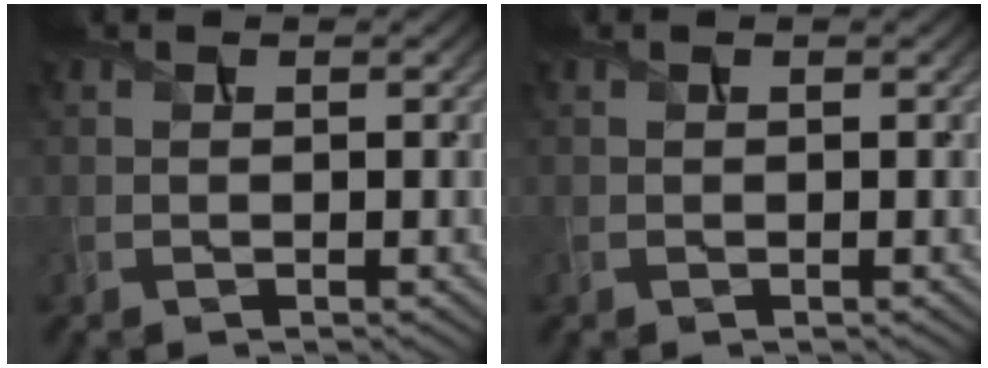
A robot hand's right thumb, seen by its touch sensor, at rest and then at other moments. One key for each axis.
{"total": 0.0}